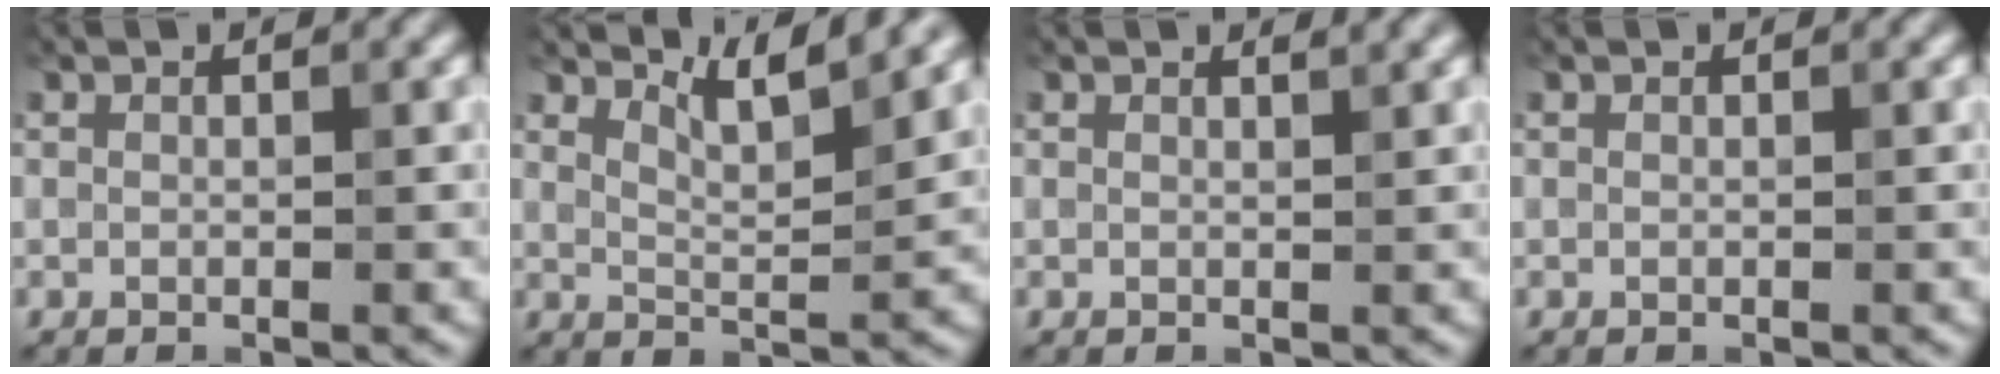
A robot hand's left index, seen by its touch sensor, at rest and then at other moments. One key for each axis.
{"total": 3.9, "fx": 3.2, "fy": 0.7, "fz": 2.2, "tx": -0.039, "ty": -0.003, "tz": 0.056}
{"total": 1.1, "fx": 0.9, "fy": 0.3, "fz": 0.5, "tx": -0.003, "ty": 0.000, "tz": 0.009}
{"total": 0.0}